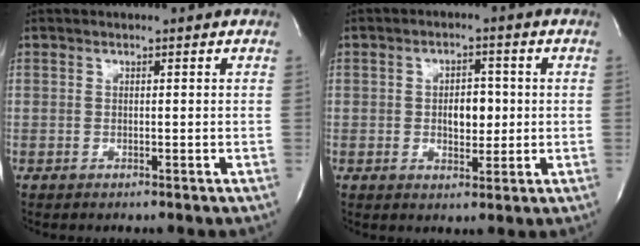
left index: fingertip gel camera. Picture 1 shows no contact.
{"total": 4.5, "force": [-0.1, 2.6, 3.7], "torque": [-0.052, 0.003, 0.002]}